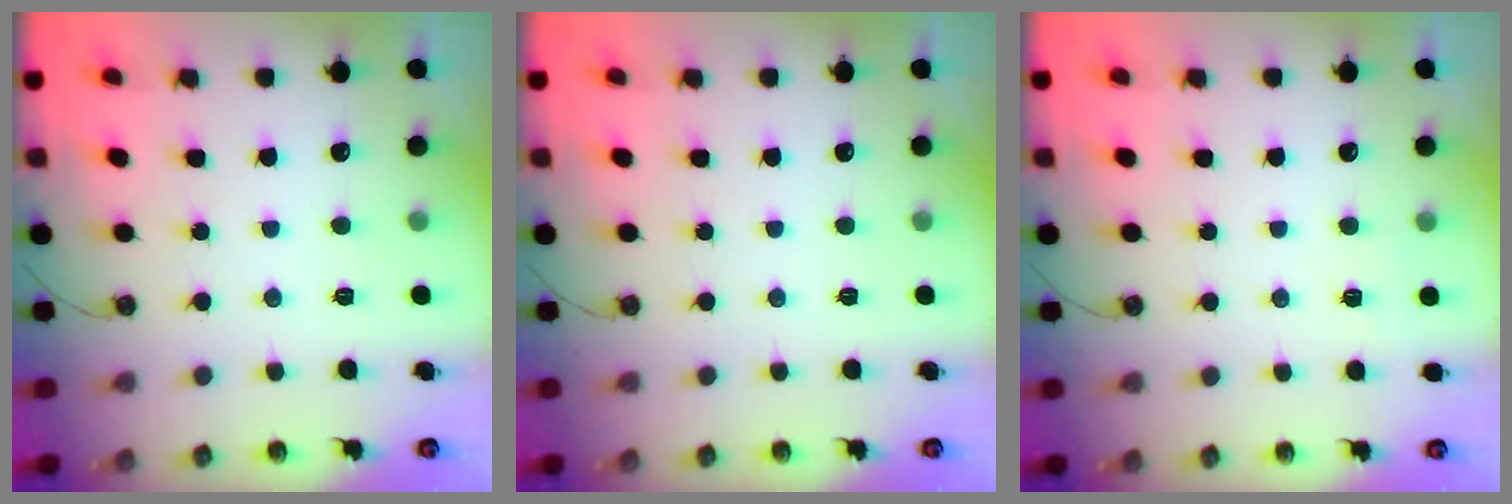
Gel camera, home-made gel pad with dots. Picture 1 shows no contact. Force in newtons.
{"total": 0.0}
{"total": 2.8, "press": 1.8, "slide": 2.2}